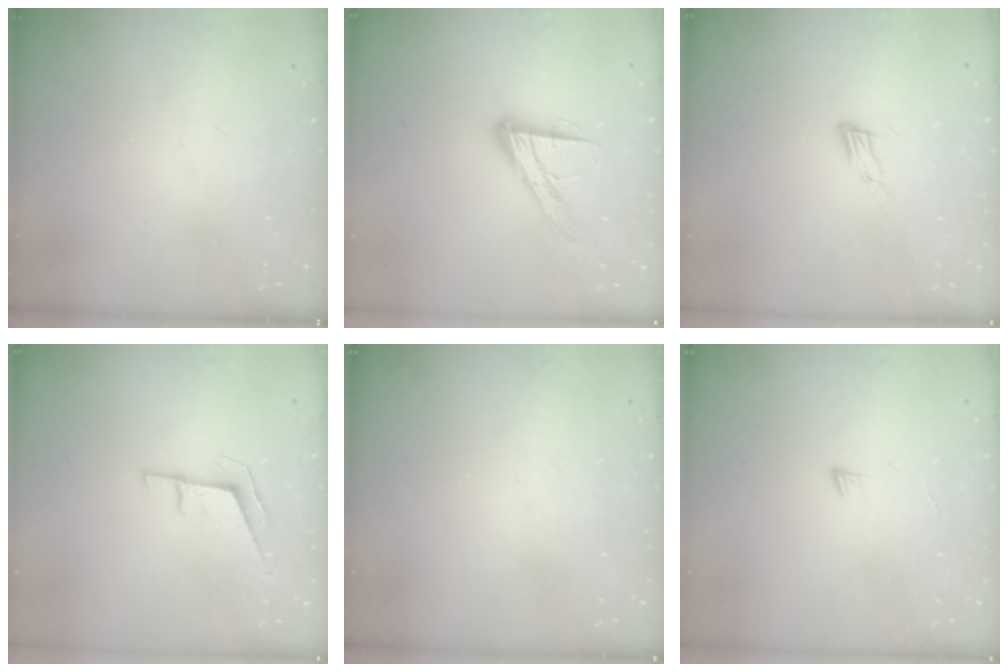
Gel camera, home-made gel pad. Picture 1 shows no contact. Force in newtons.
{"total": 14.2, "press": 14.1, "slide": 1.1}
{"total": 6.6, "press": 6.6, "slide": 1.0}
{"total": 5.9, "press": 5.7, "slide": 1.3}
{"total": 1.6, "press": 1.6, "slide": 0.0}
{"total": 4.3, "press": 4.2, "slide": 0.4}